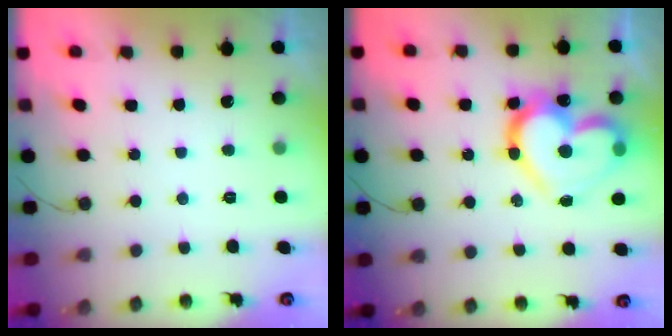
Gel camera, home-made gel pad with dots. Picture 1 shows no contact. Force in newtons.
{"total": 20.6, "press": 20.6, "slide": 1.8}